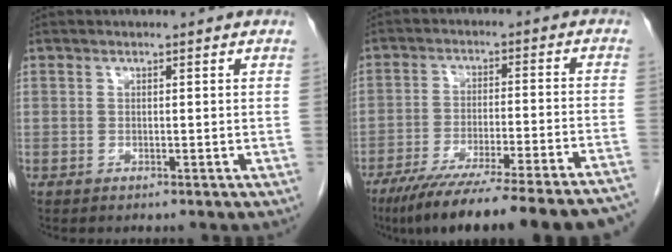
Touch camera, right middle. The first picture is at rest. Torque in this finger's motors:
{"motor_torque": [1.07, -1.07, 0.32, 0.09]}